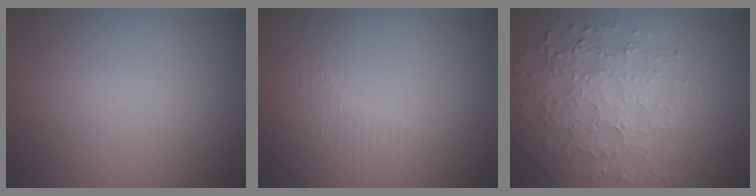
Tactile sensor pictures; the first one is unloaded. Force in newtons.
{"total": 1.3, "press": 0.9, "slide": 0.9}
{"total": 6.9, "press": 5.0, "slide": 4.7}